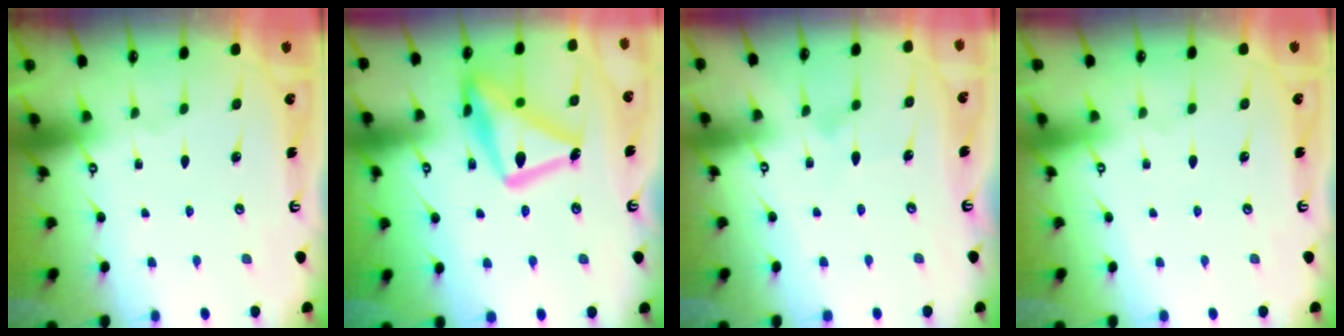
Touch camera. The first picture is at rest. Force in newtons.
{"total": 20.7, "press": 20.7, "slide": 1.4}
{"total": 8.1, "press": 8.1, "slide": 0.3}
{"total": 3.8, "press": 3.8, "slide": 0.1}